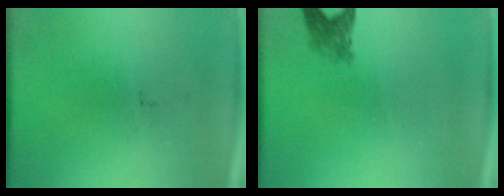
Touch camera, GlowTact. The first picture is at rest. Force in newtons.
{"total": 2.4}